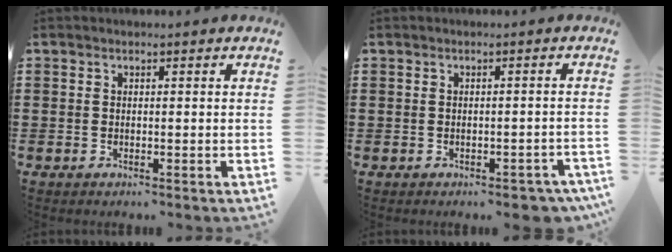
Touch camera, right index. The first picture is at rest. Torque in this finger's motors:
{"motor_torque": [-0.43, 0.35, -0.64, -0.21]}